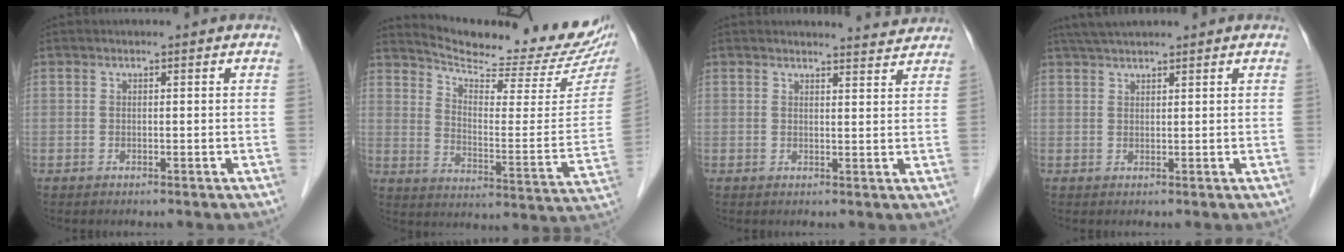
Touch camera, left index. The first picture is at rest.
{"total": 20.8, "force": [19.2, 1.9, 7.6], "torque": [-0.117, -0.066, 0.259]}
{"total": 4.0, "force": [4.0, 0.1, -0.1], "torque": [-0.008, -0.008, 0.041]}
{"total": 4.6, "force": [4.1, 0.3, 2.0], "torque": [-0.035, 0.033, 0.075]}